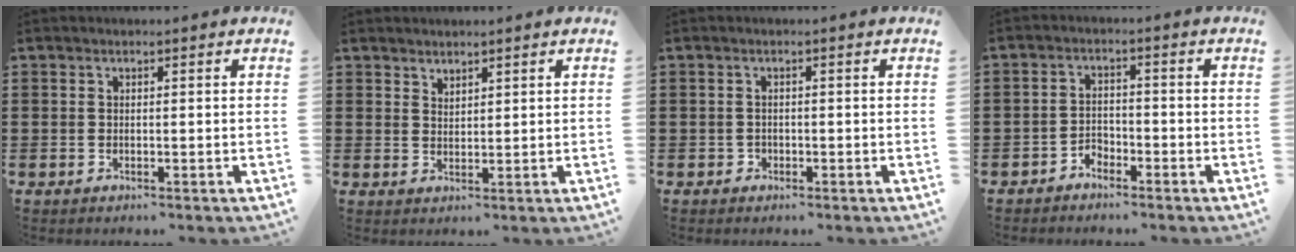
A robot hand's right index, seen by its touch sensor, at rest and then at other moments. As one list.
[{"total": 1.8, "force": [1.7, 0.5, -0.3], "torque": [0.002, 0.003, 0.035]}, {"total": 0.9, "force": [-0.5, 0.7, 0.1], "torque": [-0.005, 0.003, -0.012]}, {"total": 2.3, "force": [-2.0, 1.0, 0.4], "torque": [-0.016, 0.004, -0.043]}]